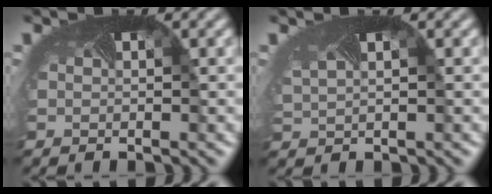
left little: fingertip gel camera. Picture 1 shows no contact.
{"total": 1.6, "force": [1.3, 0.7, 0.7], "torque": [-0.042, 0.000, 0.036]}